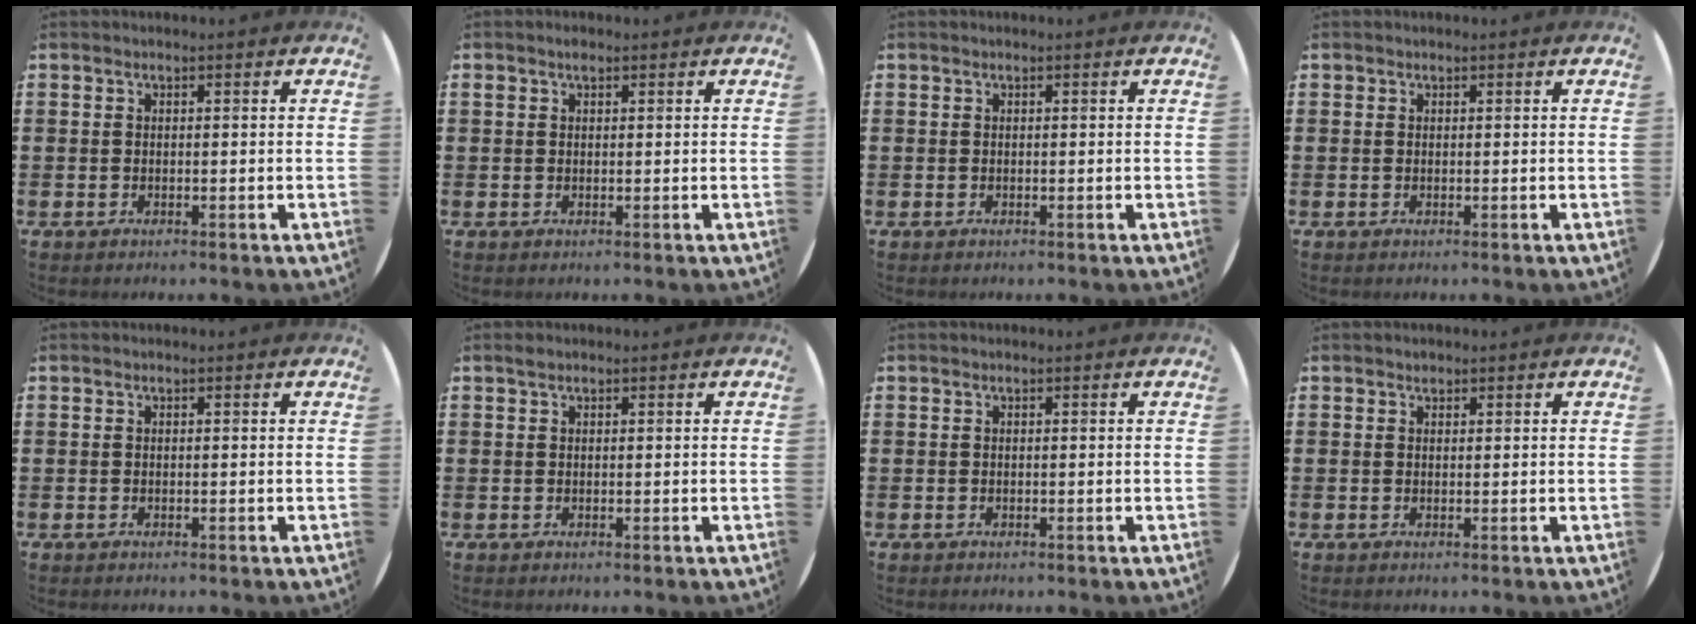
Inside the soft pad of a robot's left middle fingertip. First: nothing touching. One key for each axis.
{"total": 0.9, "fx": 0.6, "fy": 0.5, "fz": 0.4, "tx": -0.002, "ty": 0.000, "tz": 0.009}
{"total": 0.0}
{"total": 0.0}
{"total": 0.0}
{"total": 0.5, "fx": 0.4, "fy": 0.2, "fz": 0.1, "tx": 0.004, "ty": -0.001, "tz": 0.007}
{"total": 0.0}
{"total": 0.7, "fx": 0.6, "fy": 0.3, "fz": 0.1, "tx": 0.005, "ty": -0.001, "tz": 0.009}